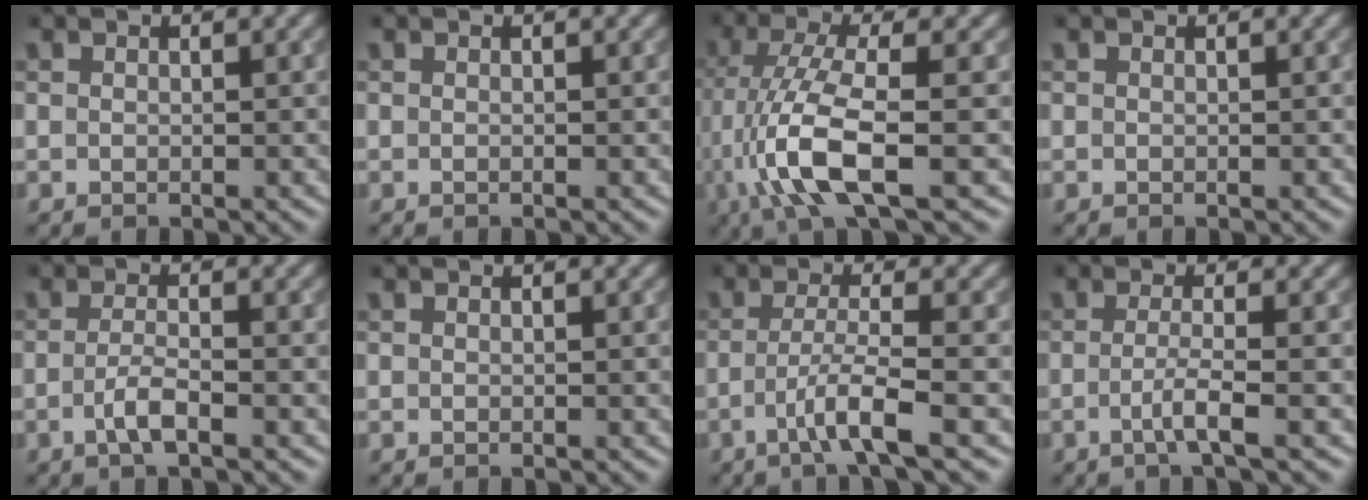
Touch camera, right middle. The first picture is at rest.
{"total": 0.0}
{"total": 7.6, "force": [-2.3, 1.9, 6.9], "torque": [-0.143, 0.000, -0.047]}
{"total": 0.0}
{"total": 2.2, "force": [-0.9, 0.5, 1.9], "torque": [-0.038, 0.002, -0.022]}
{"total": 0.0}
{"total": 4.0, "force": [-1.7, 0.4, 3.6], "torque": [-0.062, 0.003, -0.043]}
{"total": 2.5, "force": [-0.7, 0.4, 2.4], "torque": [-0.042, -0.004, -0.019]}